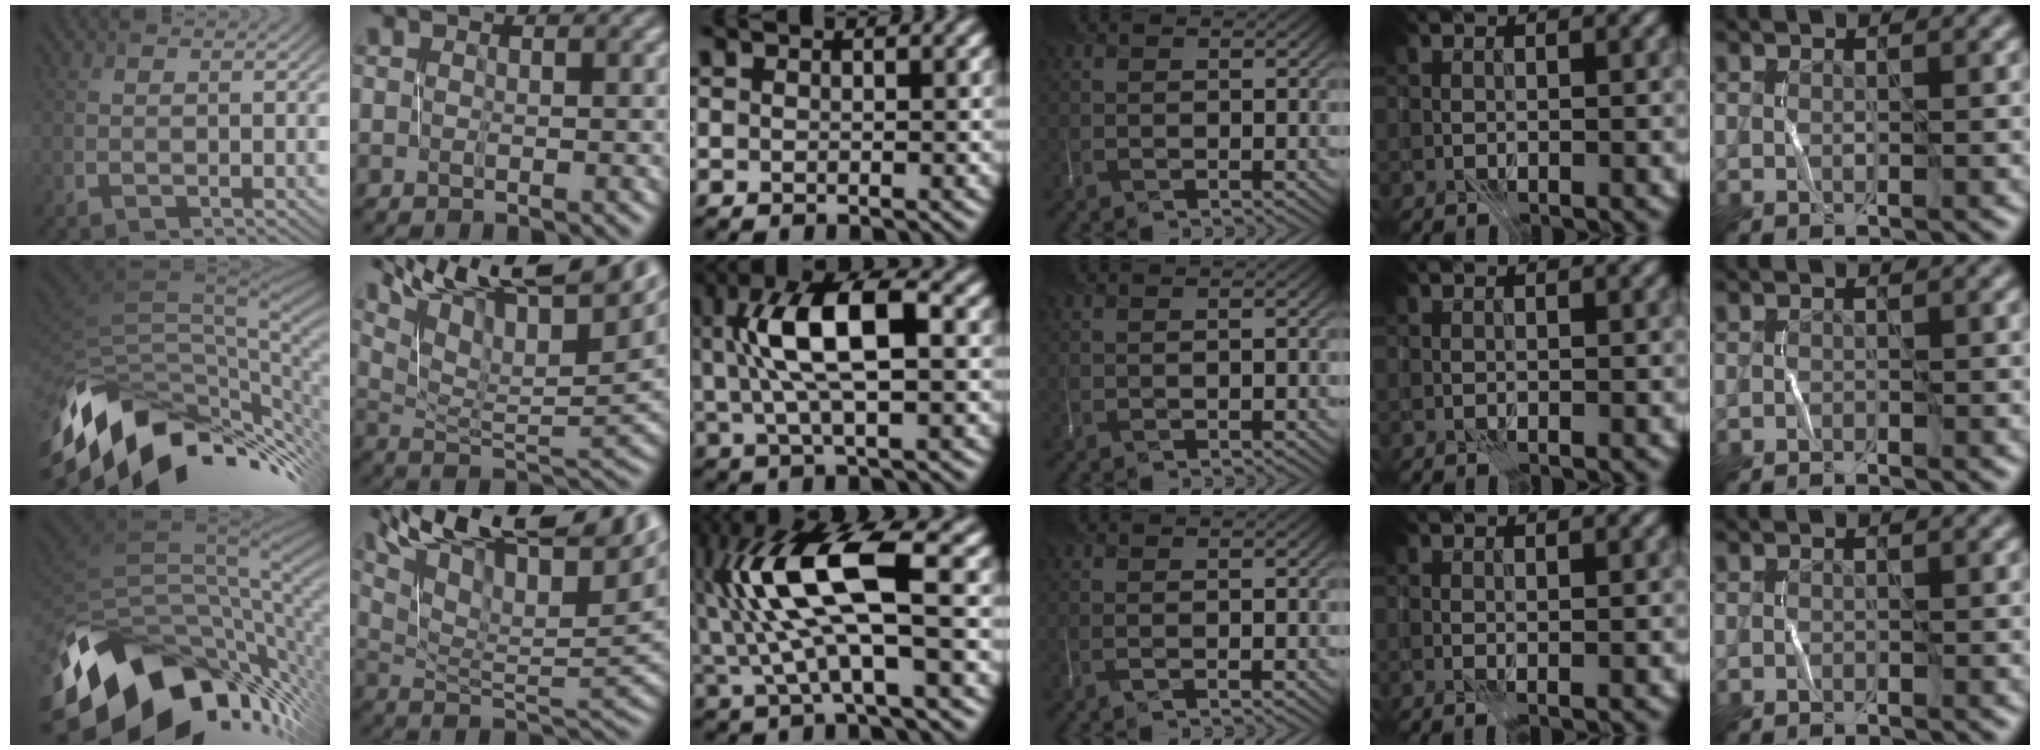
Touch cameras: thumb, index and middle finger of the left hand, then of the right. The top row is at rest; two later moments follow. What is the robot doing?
{"motion": "close", "object": "stapler"}